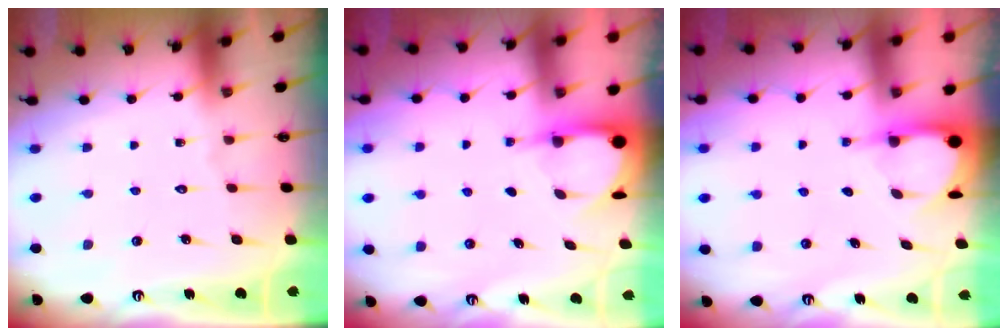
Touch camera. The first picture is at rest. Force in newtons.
{"total": 3.9, "press": 3.9, "slide": 0.3}
{"total": 3.9, "press": 3.9, "slide": 0.3}